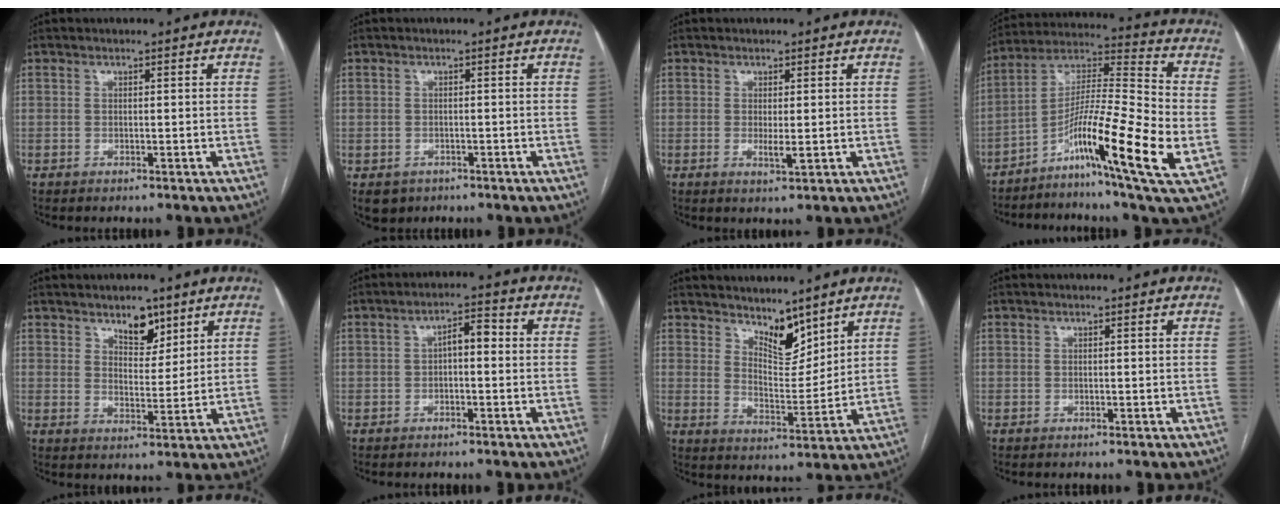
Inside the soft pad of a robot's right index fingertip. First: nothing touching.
{"total": 3.7, "force": [-2.0, 3.1, 0.5], "torque": [-0.003, 0.001, -0.026]}
{"total": 2.0, "force": [-0.1, 0.4, 1.9], "torque": [-0.036, -0.005, 0.004]}
{"total": 19.6, "force": [-6.2, 0.6, 18.6], "torque": [-0.333, -0.007, -0.111]}
{"total": 5.2, "force": [3.7, 2.5, 2.8], "torque": [-0.039, -0.004, 0.063]}
{"total": 3.5, "force": [-0.1, 1.3, 3.3], "torque": [-0.053, 0.019, -0.002]}
{"total": 6.6, "force": [5.5, 2.3, 2.9], "torque": [-0.047, -0.008, 0.105]}
{"total": 0.0}